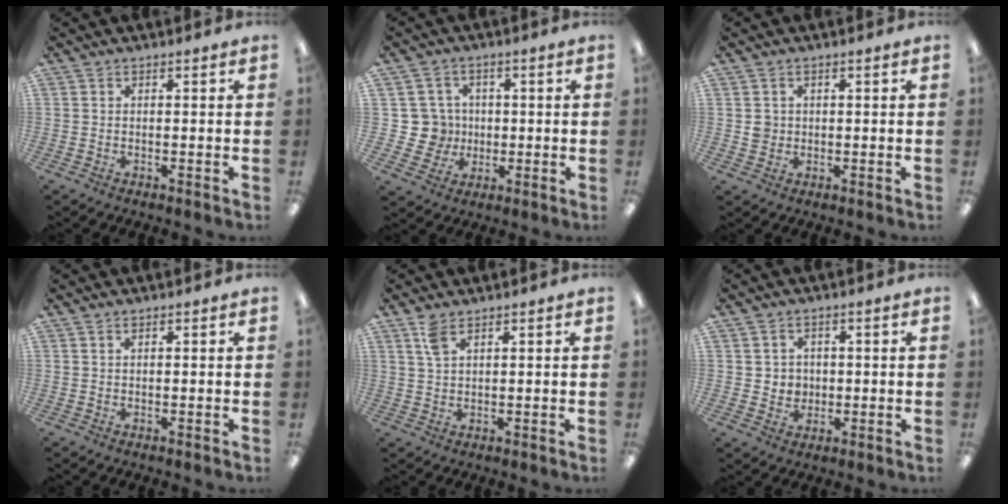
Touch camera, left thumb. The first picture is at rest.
{"total": 7.8, "force": [0.4, 7.7, 1.1], "torque": [-0.030, 0.005, 0.017]}
{"total": 2.6, "force": [0.5, 2.5, 0.7], "torque": [-0.010, 0.002, 0.006]}
{"total": 0.8, "force": [0.5, 0.3, 0.5], "torque": [-0.012, 0.003, 0.008]}
{"total": 3.9, "force": [2.6, 1.5, 2.5], "torque": [-0.049, -0.004, 0.047]}
{"total": 3.6, "force": [1.2, 3.4, 0.1], "torque": [0.000, -0.004, 0.019]}